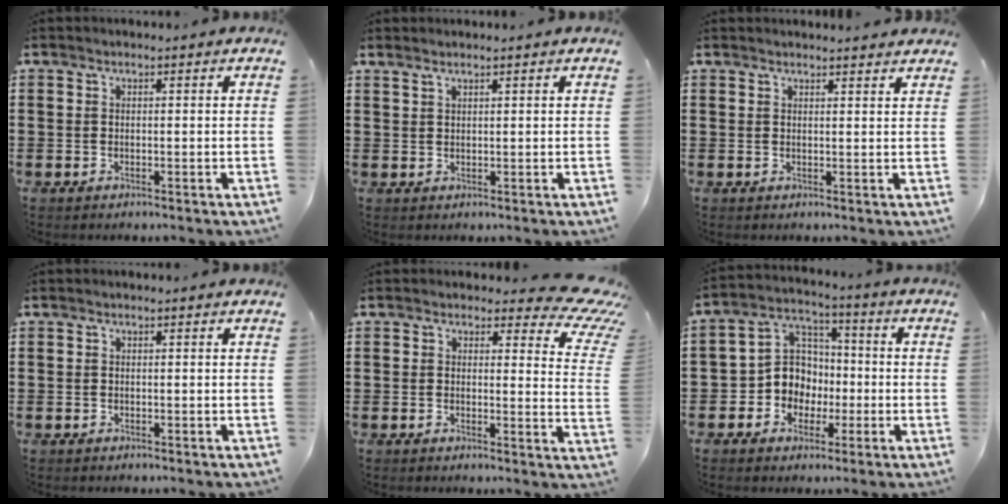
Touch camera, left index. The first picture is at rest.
{"total": 1.1, "force": [1.0, 0.0, 0.5], "torque": [-0.011, 0.000, 0.019]}
{"total": 1.7, "force": [1.6, -0.1, 0.3], "torque": [-0.009, 0.000, 0.032]}
{"total": 0.0}
{"total": 4.6, "force": [3.5, 1.6, 2.5], "torque": [-0.033, -0.019, 0.056]}
{"total": 7.3, "force": [-1.8, 6.7, 2.3], "torque": [-0.076, 0.012, -0.038]}